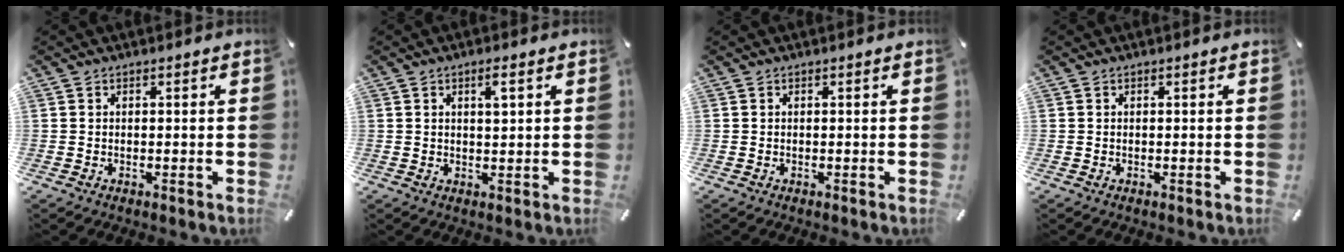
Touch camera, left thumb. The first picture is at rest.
{"total": 2.6, "force": [1.1, 0.5, 2.2], "torque": [-0.040, -0.001, 0.016]}
{"total": 0.0}
{"total": 0.0}